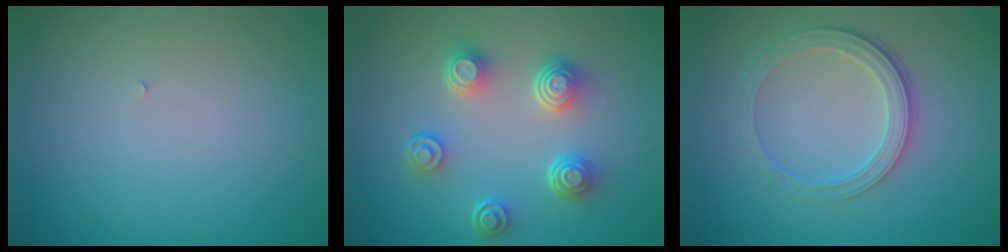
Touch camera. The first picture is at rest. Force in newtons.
{"total": 4.6, "press": 3.6, "slide": 2.9}
{"total": 3.0, "press": 2.6, "slide": 1.4}